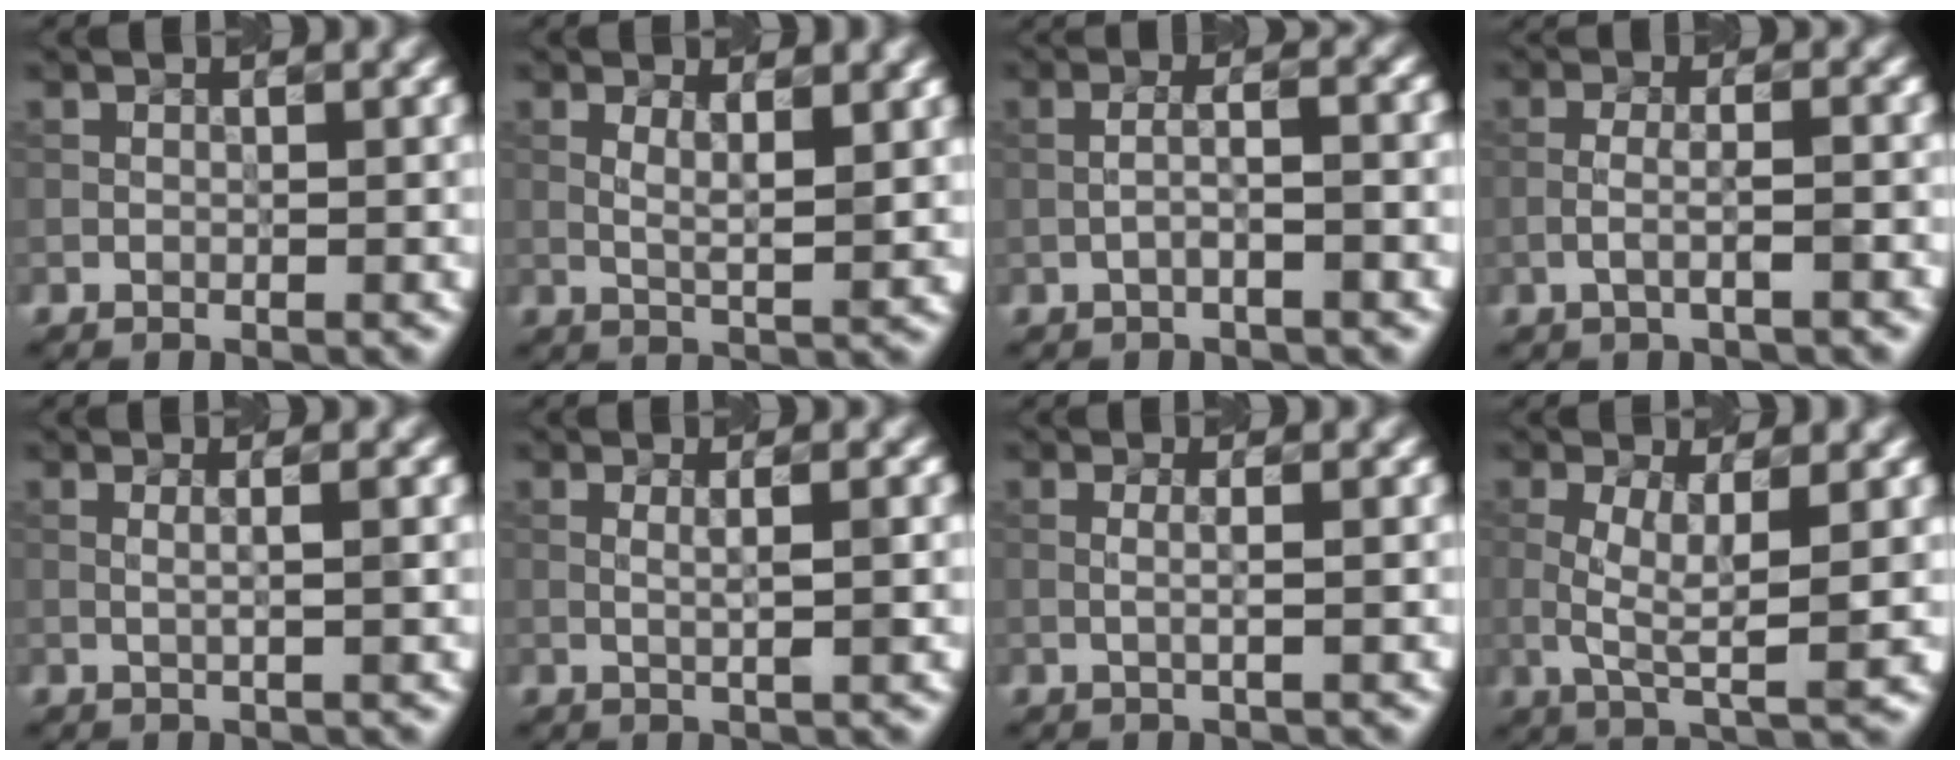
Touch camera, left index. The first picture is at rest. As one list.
[{"total": 2.6, "force": [0.9, 0.5, 2.3], "torque": [-0.040, -0.005, 0.025]}, {"total": 2.4, "force": [-0.8, 0.3, 2.3], "torque": [-0.039, 0.015, -0.015]}, {"total": 1.8, "force": [-0.8, 0.2, 1.6], "torque": [-0.030, 0.014, -0.016]}, {"total": 1.6, "force": [0.2, 0.3, 1.5], "torque": [-0.029, 0.007, 0.000]}, {"total": 1.8, "force": [0.1, 0.3, 1.7], "torque": [-0.034, 0.004, 0.004]}, {"total": 1.1, "force": [0.0, 0.2, 1.1], "torque": [-0.022, 0.003, 0.001]}, {"total": 4.6, "force": [-0.2, 1.0, 4.4], "torque": [-0.093, -0.001, 0.004]}]